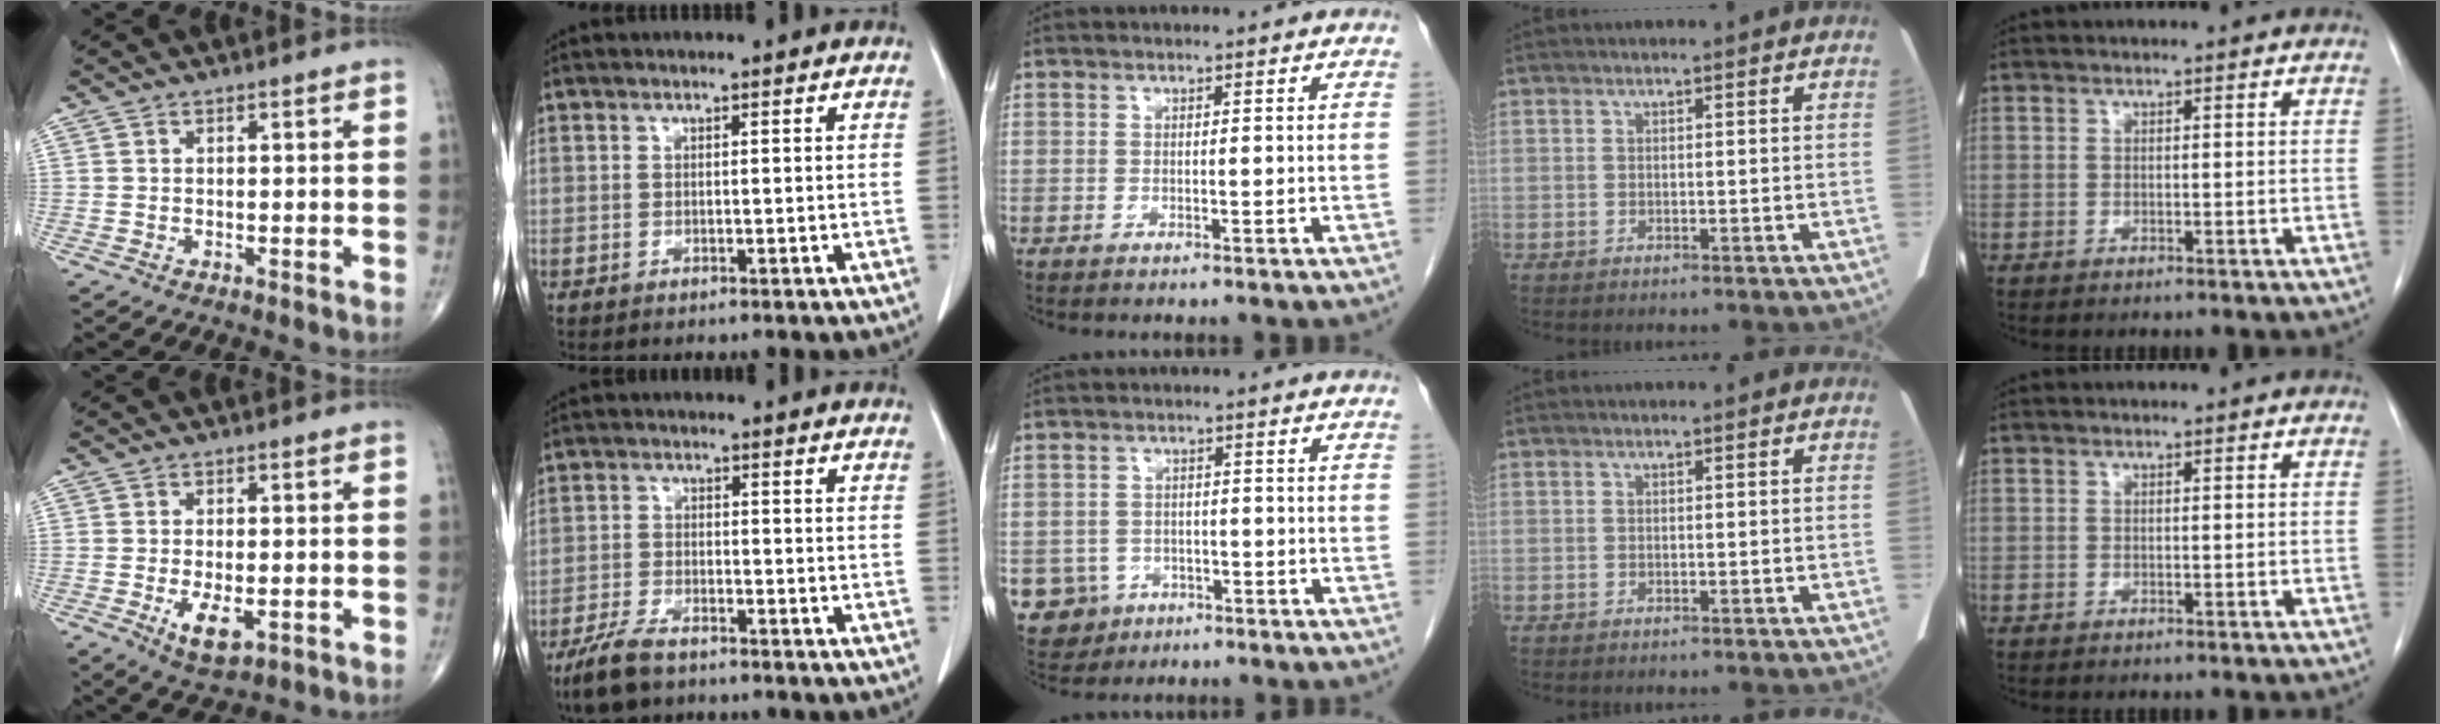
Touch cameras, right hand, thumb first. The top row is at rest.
{"thumb": {"total": 6.1, "force": [-1.7, 2.8, 5.1], "torque": [-0.087, -0.010, -0.021]}, "index": {"total": 6.0, "force": [-4.7, 2.0, 3.3], "torque": [-0.071, -0.008, -0.085]}, "middle": {"total": 5.9, "force": [-2.7, 5.2, 0.6], "torque": [-0.016, 0.007, -0.036]}}